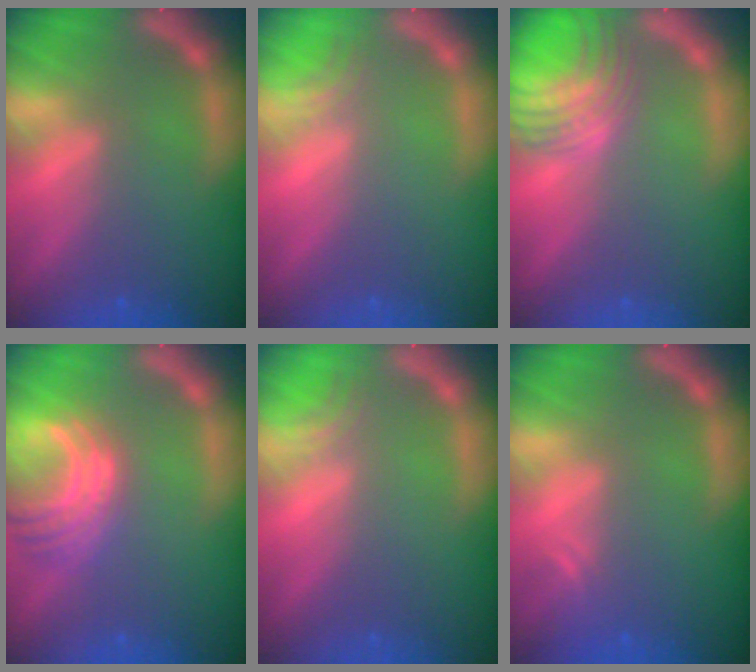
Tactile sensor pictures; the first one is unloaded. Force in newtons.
{"total": 1.5}
{"total": 8.1}
{"total": 7.0}
{"total": 1.5}
{"total": 1.5}